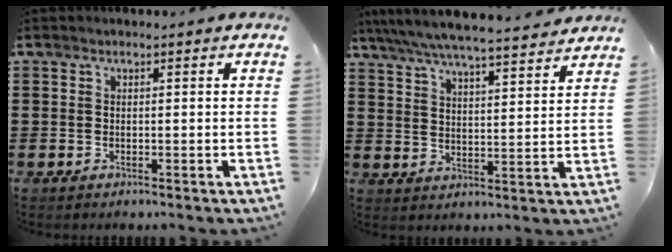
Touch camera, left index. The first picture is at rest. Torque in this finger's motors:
{"motor_torque": [1.24, -0.90, 1.05, 0.12]}